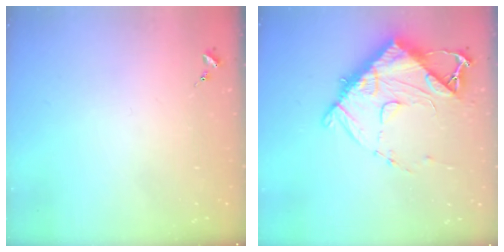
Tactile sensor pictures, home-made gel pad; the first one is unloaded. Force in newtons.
{"total": 13.6, "press": 13.6, "slide": 0.8}